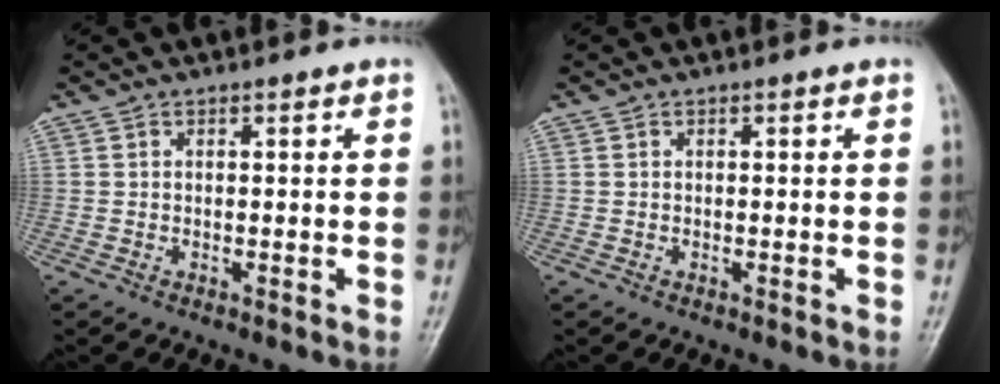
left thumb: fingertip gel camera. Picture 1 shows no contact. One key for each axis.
{"total": 0.0}